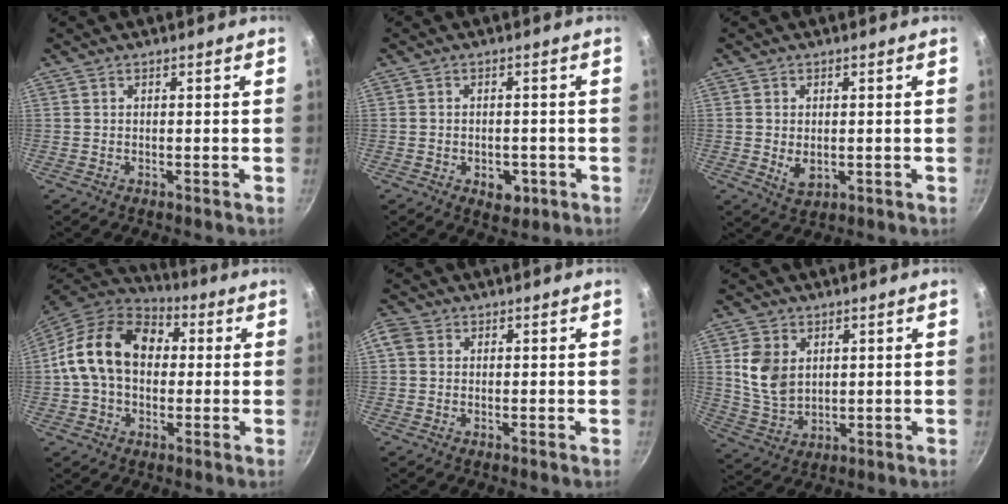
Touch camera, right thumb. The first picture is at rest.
{"total": 4.5, "force": [-1.7, 3.1, 2.9], "torque": [-0.027, 0.009, -0.014]}
{"total": 4.0, "force": [-0.2, 2.7, 3.0], "torque": [-0.050, -0.010, 0.003]}
{"total": 17.2, "force": [1.9, 12.7, 11.5], "torque": [-0.171, 0.032, 0.019]}
{"total": 2.8, "force": [0.5, 2.4, 1.4], "torque": [-0.025, 0.005, 0.002]}
{"total": 8.8, "force": [2.3, 6.5, 5.6], "torque": [-0.092, -0.021, 0.052]}